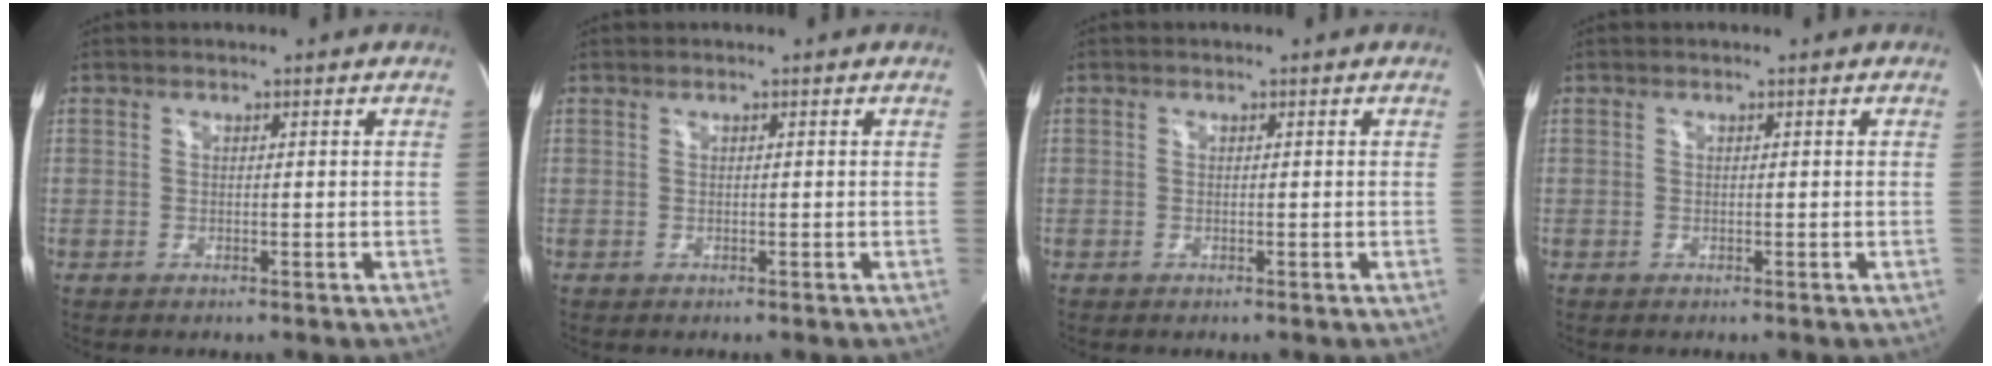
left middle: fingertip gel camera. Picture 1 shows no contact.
{"total": 0.0}
{"total": 0.0}
{"total": 0.0}